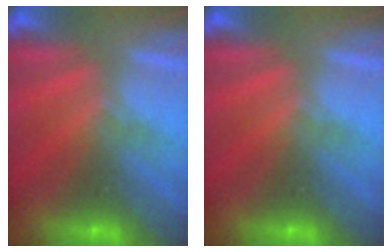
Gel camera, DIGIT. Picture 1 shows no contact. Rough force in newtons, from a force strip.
{"total": 0.0}